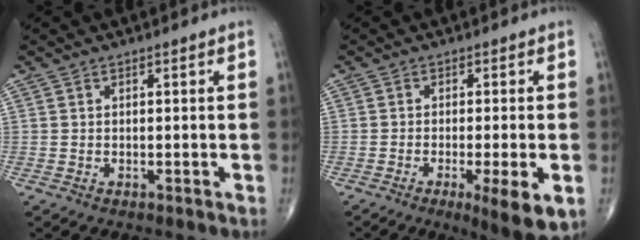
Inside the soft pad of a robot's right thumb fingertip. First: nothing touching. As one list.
[{"total": 8.3, "force": [-2.9, 1.4, 7.7], "torque": [-0.112, -0.015, -0.042]}]